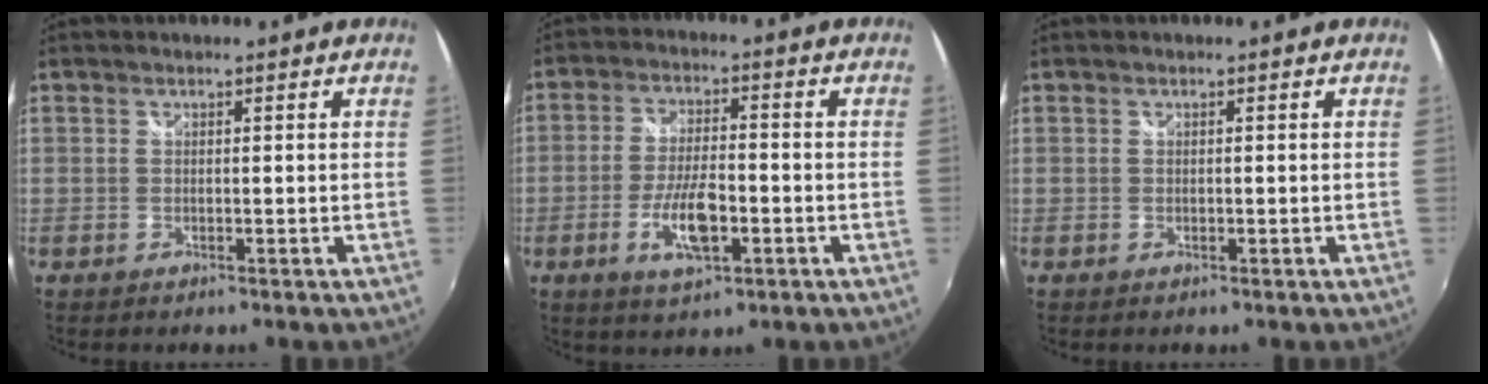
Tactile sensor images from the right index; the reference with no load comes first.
{"total": 9.0, "force": [-3.2, 3.3, 7.8], "torque": [-0.156, -0.006, -0.058]}
{"total": 0.0}